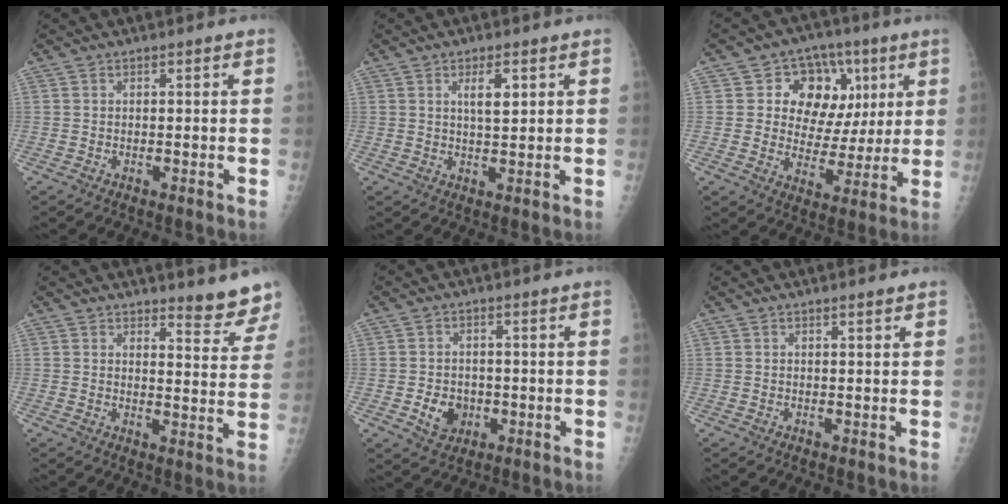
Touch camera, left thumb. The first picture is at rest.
{"total": 3.9, "force": [1.7, 1.3, 3.3], "torque": [-0.046, -0.008, 0.030]}
{"total": 14.5, "force": [4.9, 11.2, 7.8], "torque": [-0.051, -0.003, 0.078]}
{"total": 6.8, "force": [6.3, 1.3, 2.2], "torque": [-0.004, -0.054, 0.068]}
{"total": 5.3, "force": [-1.3, 4.4, 2.8], "torque": [-0.027, 0.004, -0.014]}
{"total": 0.7, "force": [0.6, 0.0, 0.4], "torque": [-0.009, -0.004, 0.011]}